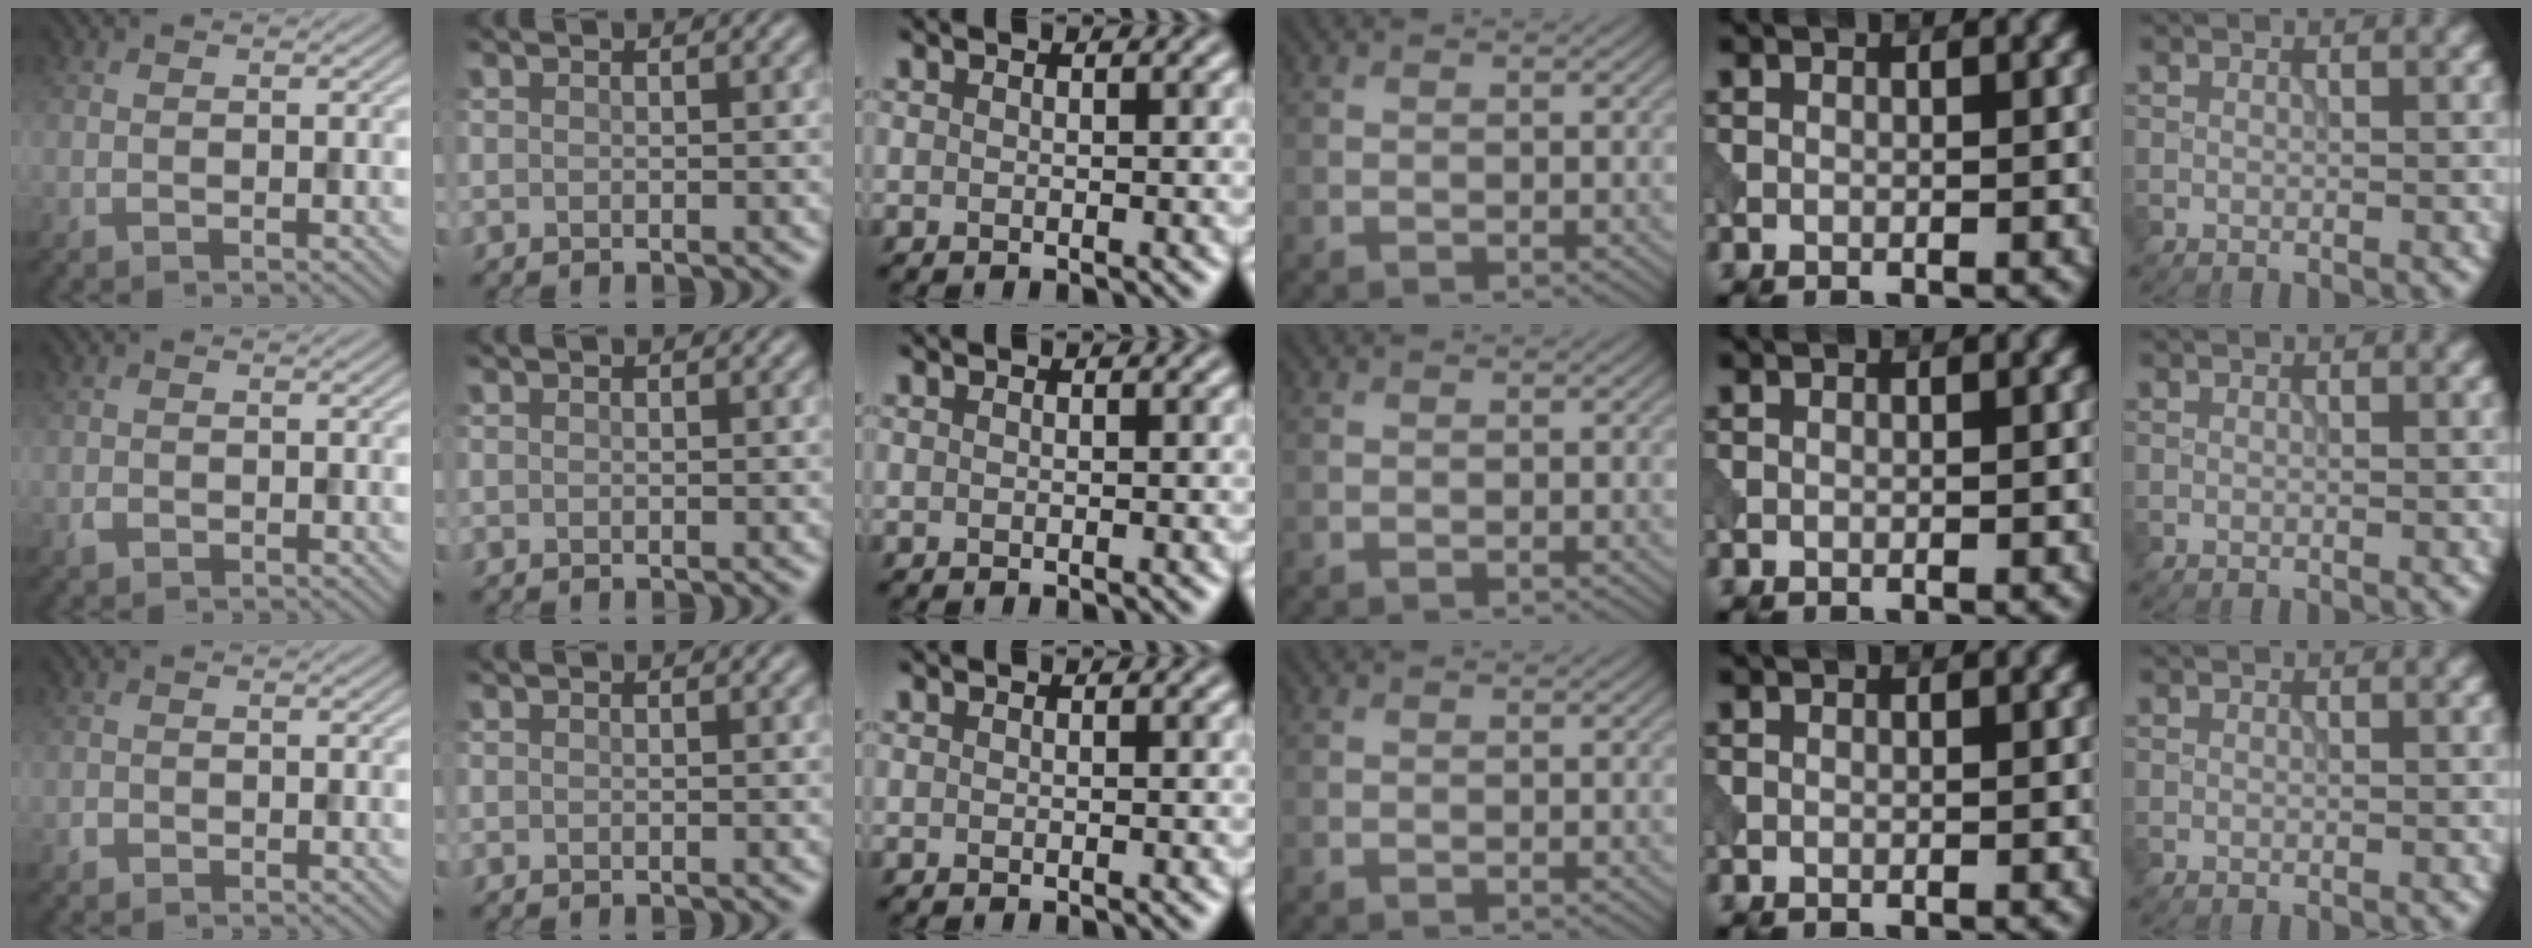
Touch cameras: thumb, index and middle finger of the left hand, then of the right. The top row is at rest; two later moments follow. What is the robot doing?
{"motion": "open", "object": "sandwich press"}